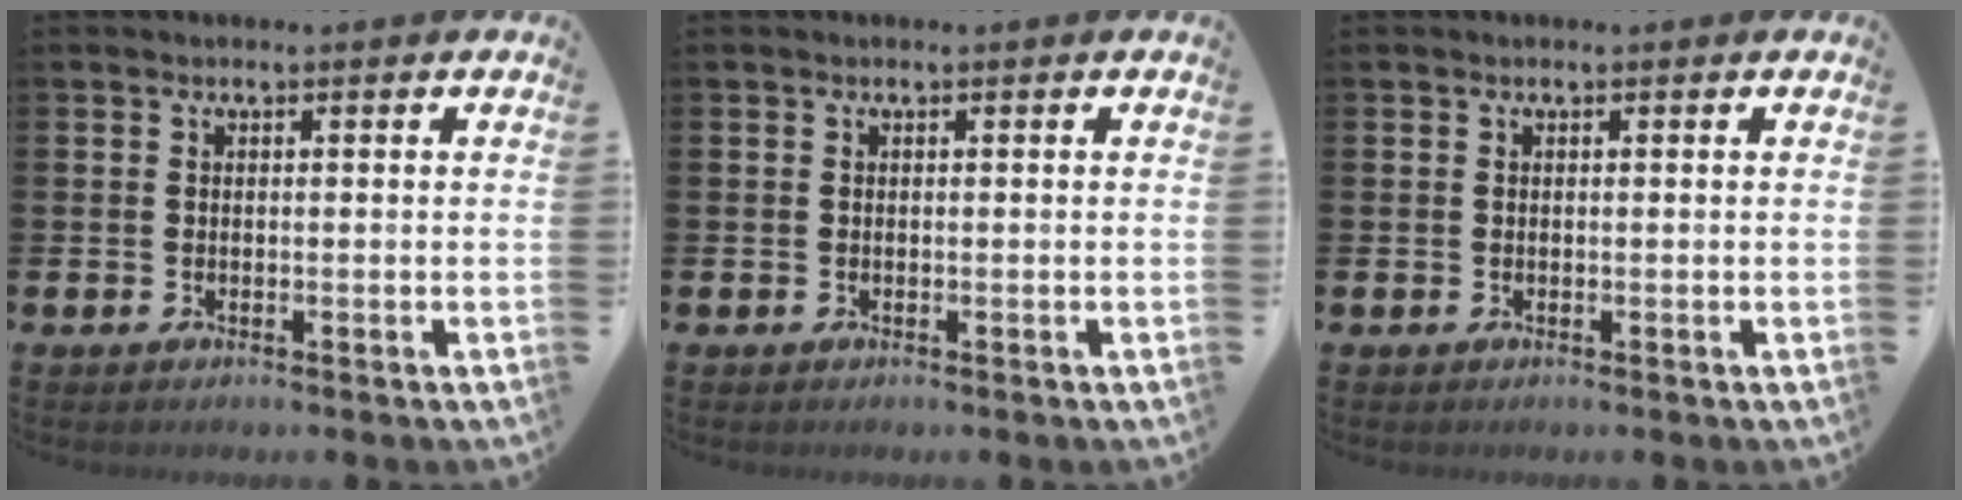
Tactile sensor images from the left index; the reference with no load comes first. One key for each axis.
{"total": 0.0}
{"total": 0.0}